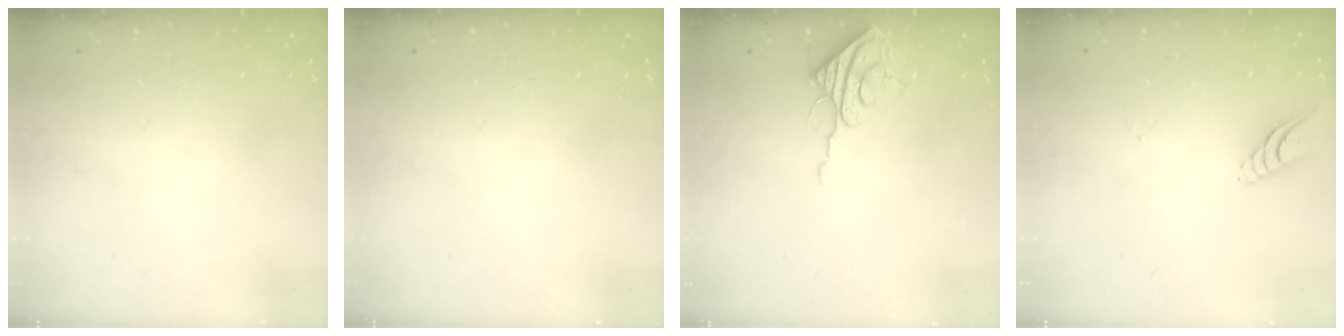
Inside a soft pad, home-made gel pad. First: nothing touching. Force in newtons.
{"total": 0.0}
{"total": 7.9, "press": 7.9, "slide": 0.5}
{"total": 7.8, "press": 7.8, "slide": 0.6}